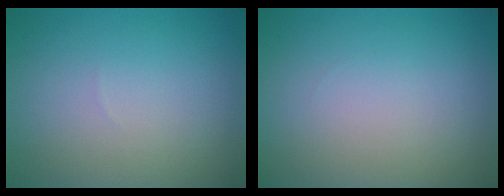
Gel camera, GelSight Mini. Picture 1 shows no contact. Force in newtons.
{"total": 0.0}